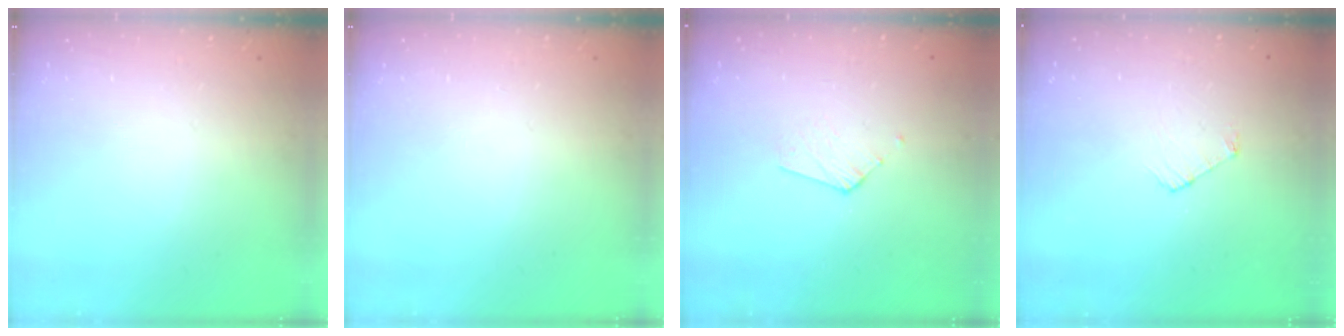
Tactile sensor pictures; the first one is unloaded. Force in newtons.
{"total": 0.0}
{"total": 3.4, "press": 3.4, "slide": 0.3}
{"total": 3.8, "press": 3.8, "slide": 0.3}